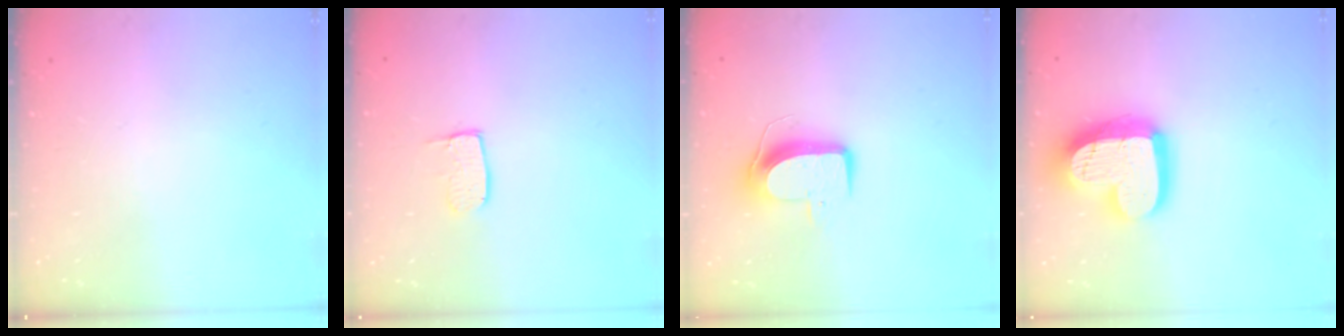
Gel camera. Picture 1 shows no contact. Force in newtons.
{"total": 5.8, "press": 5.8, "slide": 0.4}
{"total": 9.5, "press": 9.5, "slide": 0.5}
{"total": 18.7, "press": 18.6, "slide": 1.5}